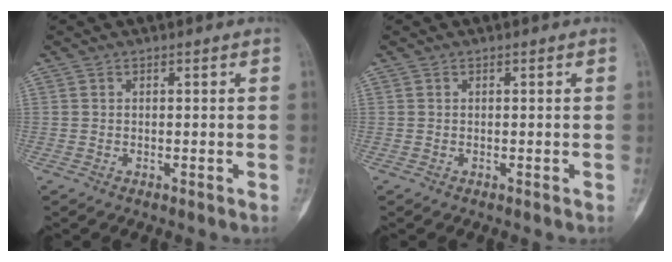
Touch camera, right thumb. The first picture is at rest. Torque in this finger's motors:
{"motor_torque": [0.00, 0.00, 0.03, -0.02, 0.00]}